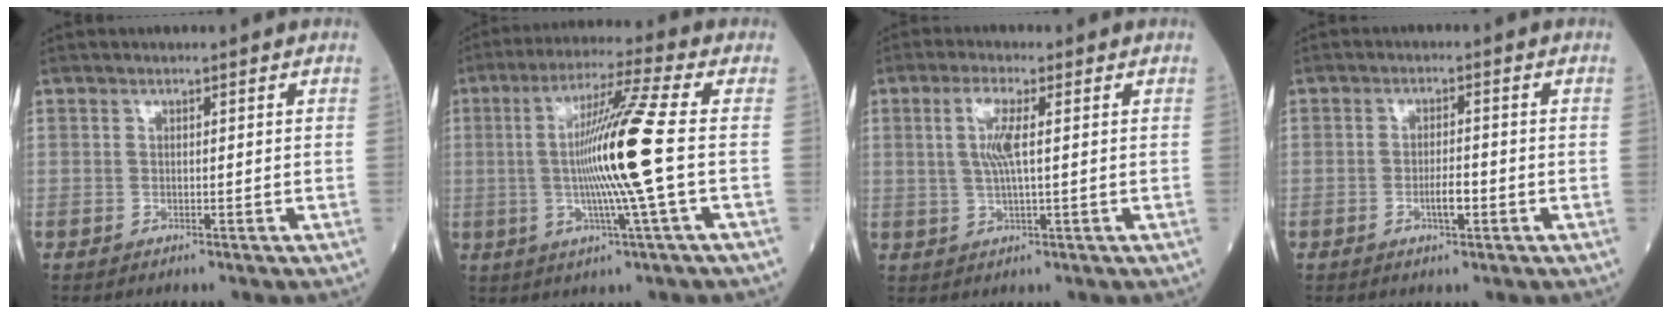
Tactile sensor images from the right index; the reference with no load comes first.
{"total": 12.9, "force": [-0.6, -2.1, 12.7], "torque": [-0.240, -0.006, -0.013]}
{"total": 4.8, "force": [1.0, 0.6, 4.7], "torque": [-0.101, 0.004, 0.019]}
{"total": 3.1, "force": [-1.2, 0.7, 2.7], "torque": [-0.047, 0.001, -0.020]}